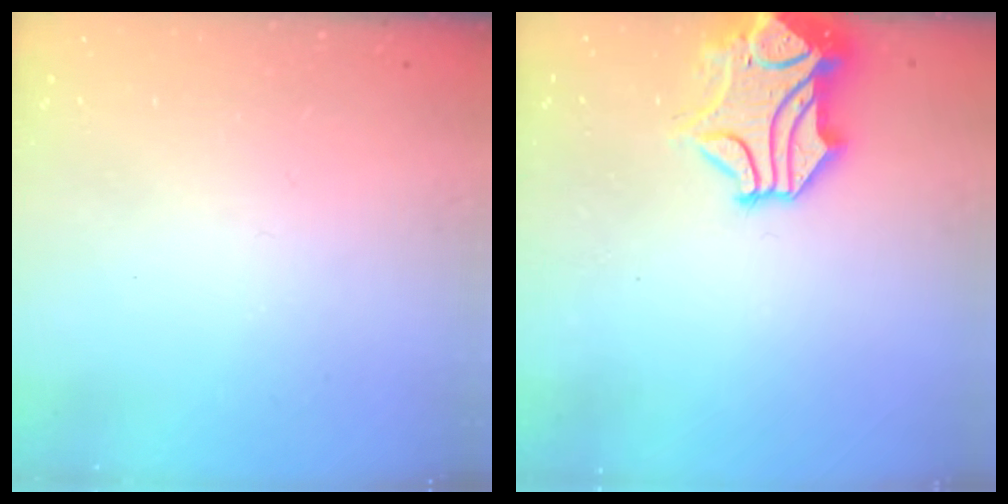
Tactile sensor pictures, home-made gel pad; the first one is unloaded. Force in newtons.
{"total": 2.3, "press": 1.9, "slide": 1.3}